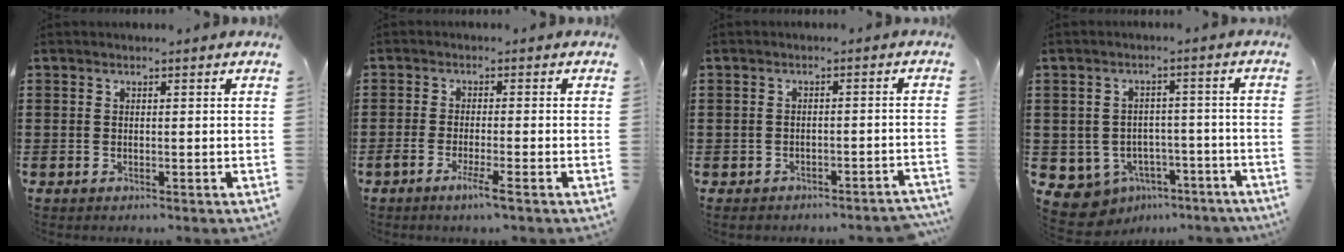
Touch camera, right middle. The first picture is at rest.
{"total": 3.3, "force": [-1.9, -0.1, 2.6], "torque": [-0.050, -0.008, -0.036]}
{"total": 1.7, "force": [-1.7, 0.4, 0.0], "torque": [-0.007, 0.003, -0.036]}
{"total": 5.5, "force": [-4.6, 2.9, 0.9], "torque": [-0.033, 0.016, -0.093]}